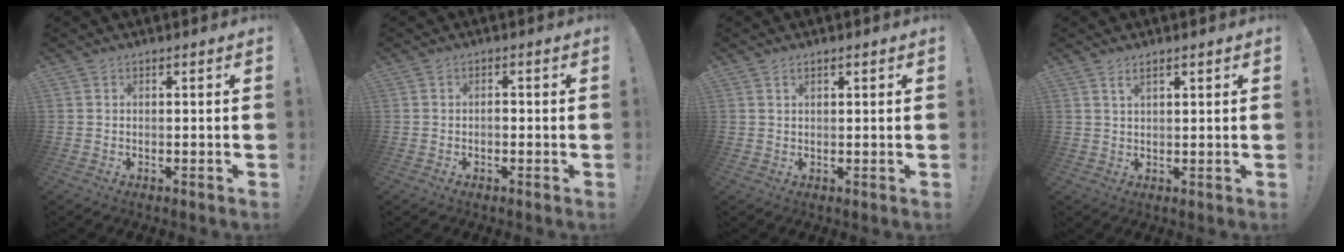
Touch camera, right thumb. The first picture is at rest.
{"total": 1.2, "force": [-0.8, 0.6, 0.7], "torque": [-0.012, 0.000, -0.015]}
{"total": 1.3, "force": [0.8, 0.5, 0.9], "torque": [-0.012, -0.002, 0.014]}
{"total": 2.7, "force": [1.6, 0.8, 2.0], "torque": [-0.029, -0.007, 0.026]}